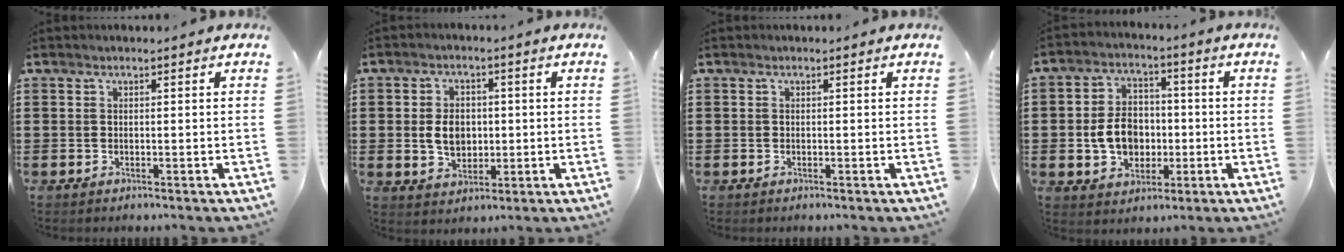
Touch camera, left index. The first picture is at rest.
{"total": 5.1, "force": [-0.1, 3.6, 3.5], "torque": [-0.074, 0.005, -0.008]}
{"total": 0.0}
{"total": 7.4, "force": [-1.1, 5.9, 4.3], "torque": [-0.095, 0.003, -0.027]}